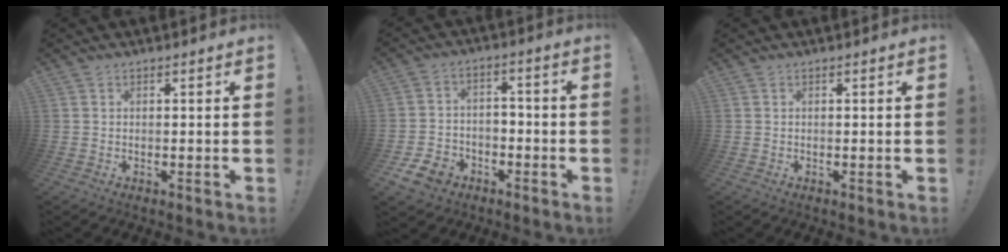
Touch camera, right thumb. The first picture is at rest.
{"total": 9.7, "force": [-6.1, 6.5, 3.8], "torque": [-0.083, 0.040, -0.110]}
{"total": 0.0}